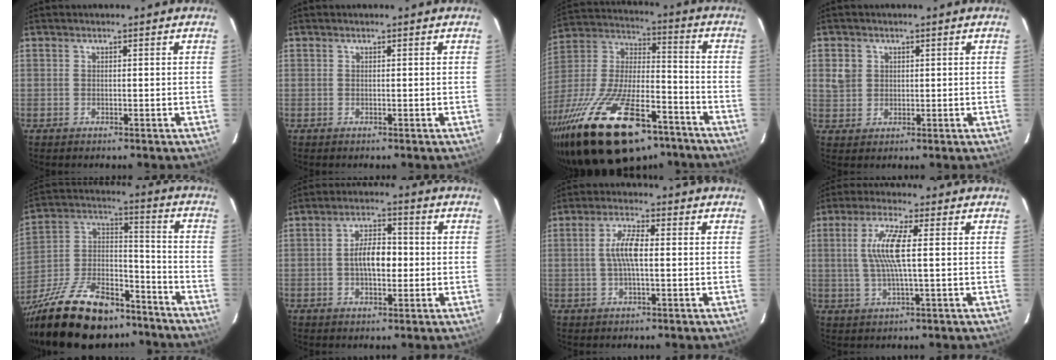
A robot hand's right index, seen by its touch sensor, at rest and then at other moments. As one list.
[{"total": 0.0}, {"total": 31.3, "force": [-20.4, 12.2, 20.3], "torque": [-0.393, -0.022, -0.321]}, {"total": 3.7, "force": [0.9, 3.4, 1.2], "torque": [-0.020, 0.010, 0.019]}, {"total": 26.1, "force": [-19.1, 11.7, 13.3], "torque": [-0.274, 0.022, -0.295]}, {"total": 6.8, "force": [-0.6, 3.3, 5.9], "torque": [-0.106, 0.012, -0.008]}, {"total": 5.5, "force": [0.0, 1.4, 5.3], "torque": [-0.103, 0.007, 0.001]}, {"total": 7.7, "force": [0.9, 1.2, 7.5], "torque": [-0.147, 0.004, 0.018]}]